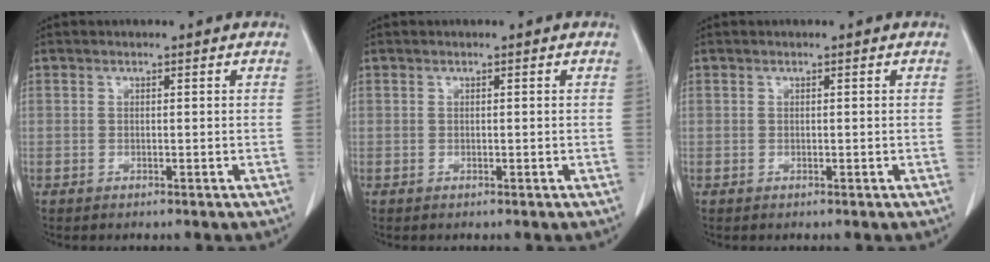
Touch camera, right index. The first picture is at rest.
{"total": 0.0}
{"total": 0.0}